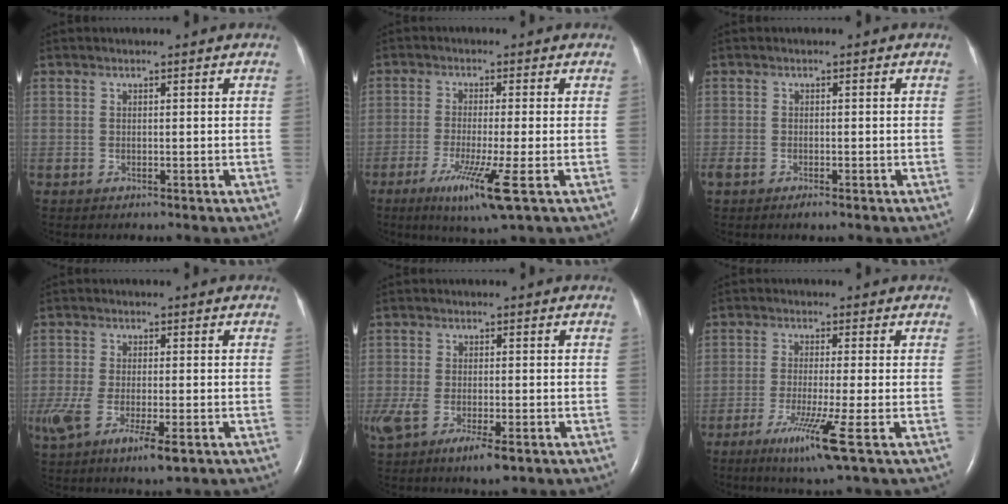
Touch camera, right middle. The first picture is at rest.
{"total": 7.7, "force": [-3.5, -0.6, 6.9], "torque": [-0.130, -0.028, -0.060]}
{"total": 1.7, "force": [-1.2, 0.5, 1.1], "torque": [-0.025, -0.005, -0.017]}
{"total": 10.7, "force": [-5.1, 3.3, 8.8], "torque": [-0.176, -0.032, -0.085]}
{"total": 10.7, "force": [-5.8, 3.9, 8.1], "torque": [-0.169, -0.028, -0.092]}
{"total": 7.2, "force": [-3.4, -1.1, 6.2], "torque": [-0.118, -0.027, -0.063]}